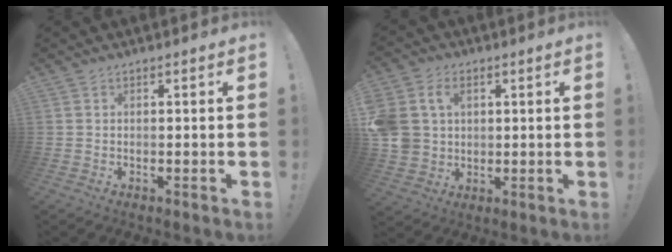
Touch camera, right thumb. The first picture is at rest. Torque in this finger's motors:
{"motor_torque": [1.27, 1.29, 0.13, -0.04, 0.11]}